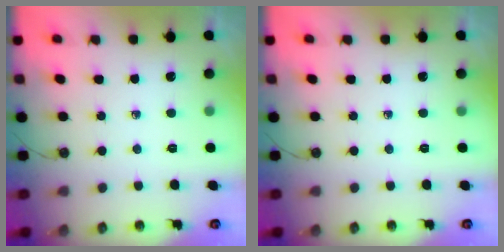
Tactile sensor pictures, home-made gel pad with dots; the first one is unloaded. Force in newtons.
{"total": 0.0}